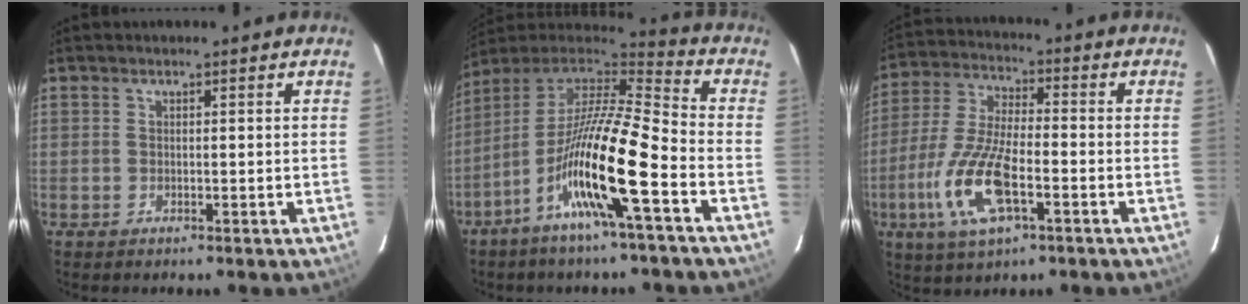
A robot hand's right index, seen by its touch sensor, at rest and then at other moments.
{"total": 17.7, "force": [-8.1, 1.7, 15.7], "torque": [-0.280, -0.022, -0.161]}
{"total": 14.4, "force": [-5.4, 5.1, 12.3], "torque": [-0.269, -0.009, -0.104]}